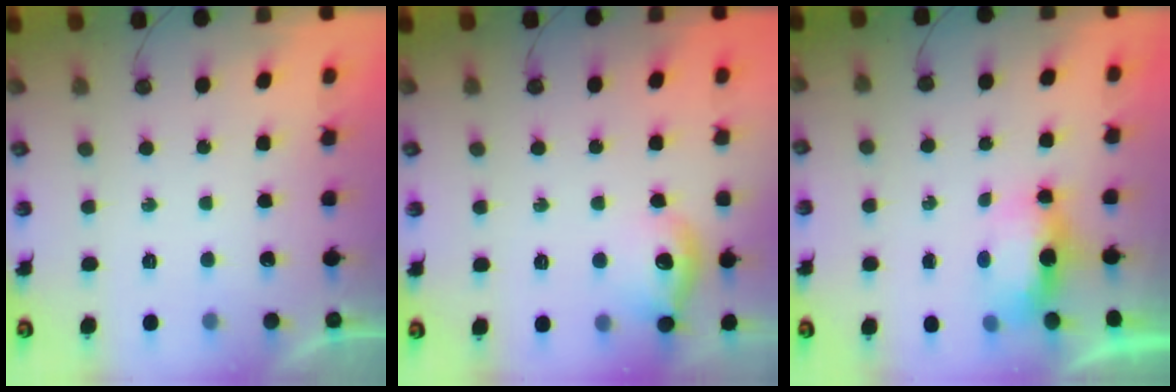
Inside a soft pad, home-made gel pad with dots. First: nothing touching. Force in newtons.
{"total": 12.7, "press": 12.7, "slide": 1.0}
{"total": 9.9, "press": 6.8, "slide": 7.2}